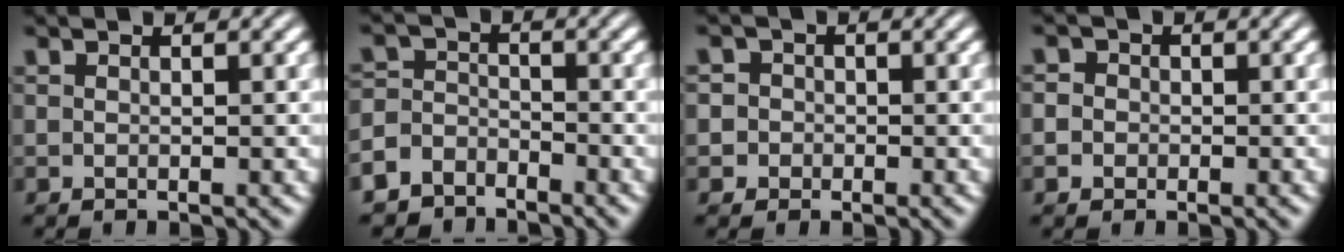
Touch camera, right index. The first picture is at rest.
{"total": 4.6, "force": [-3.5, 3.0, 0.6], "torque": [0.000, -0.019, -0.061]}
{"total": 3.1, "force": [-0.7, 3.0, 0.3], "torque": [-0.005, -0.002, -0.022]}
{"total": 1.9, "force": [-0.4, 1.9, 0.2], "torque": [0.001, 0.002, -0.016]}